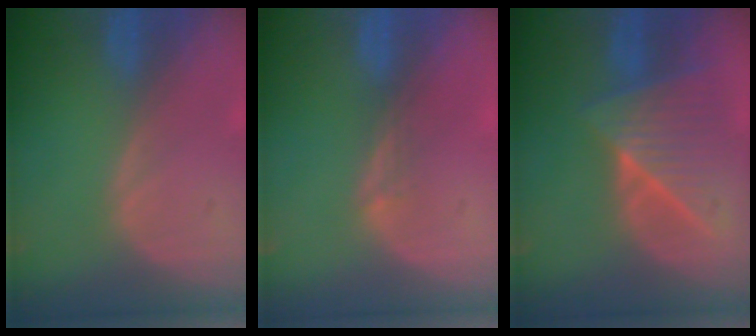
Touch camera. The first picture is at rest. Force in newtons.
{"total": 1.5, "press": 1.0, "slide": 1.0}
{"total": 7.7, "press": 7.6, "slide": 1.2}